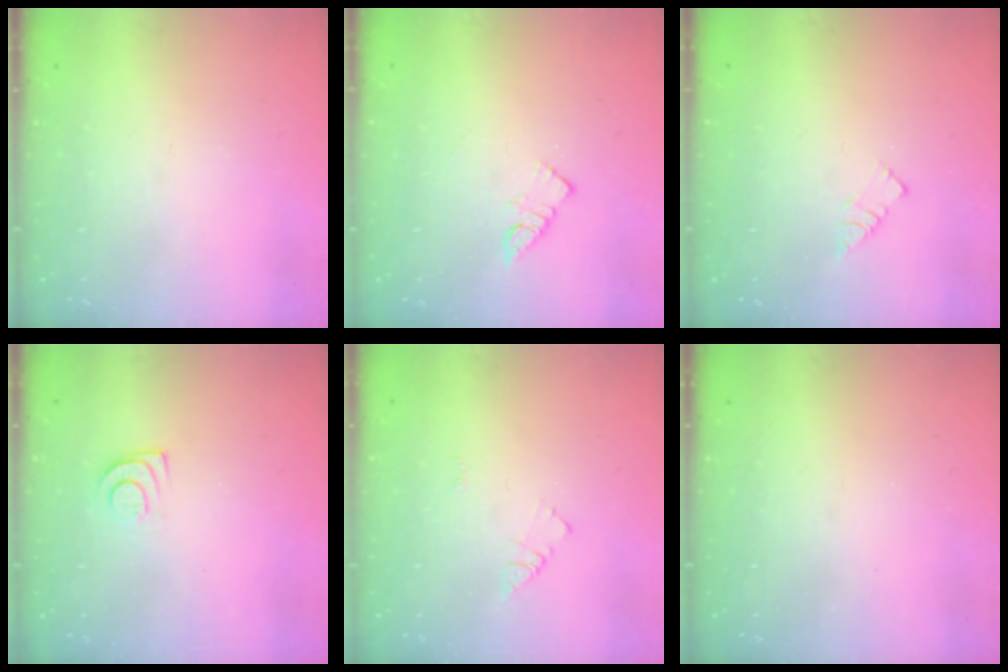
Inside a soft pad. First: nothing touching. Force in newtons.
{"total": 4.9, "press": 4.9, "slide": 0.2}
{"total": 3.4, "press": 3.4, "slide": 0.2}
{"total": 7.9, "press": 7.8, "slide": 0.7}
{"total": 5.4, "press": 5.4, "slide": 0.5}
{"total": 2.5, "press": 2.4, "slide": 0.4}